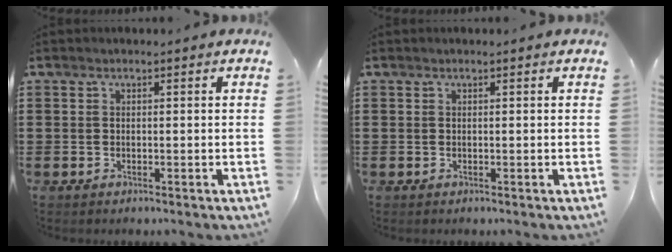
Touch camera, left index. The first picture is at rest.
{"total": 0.0}